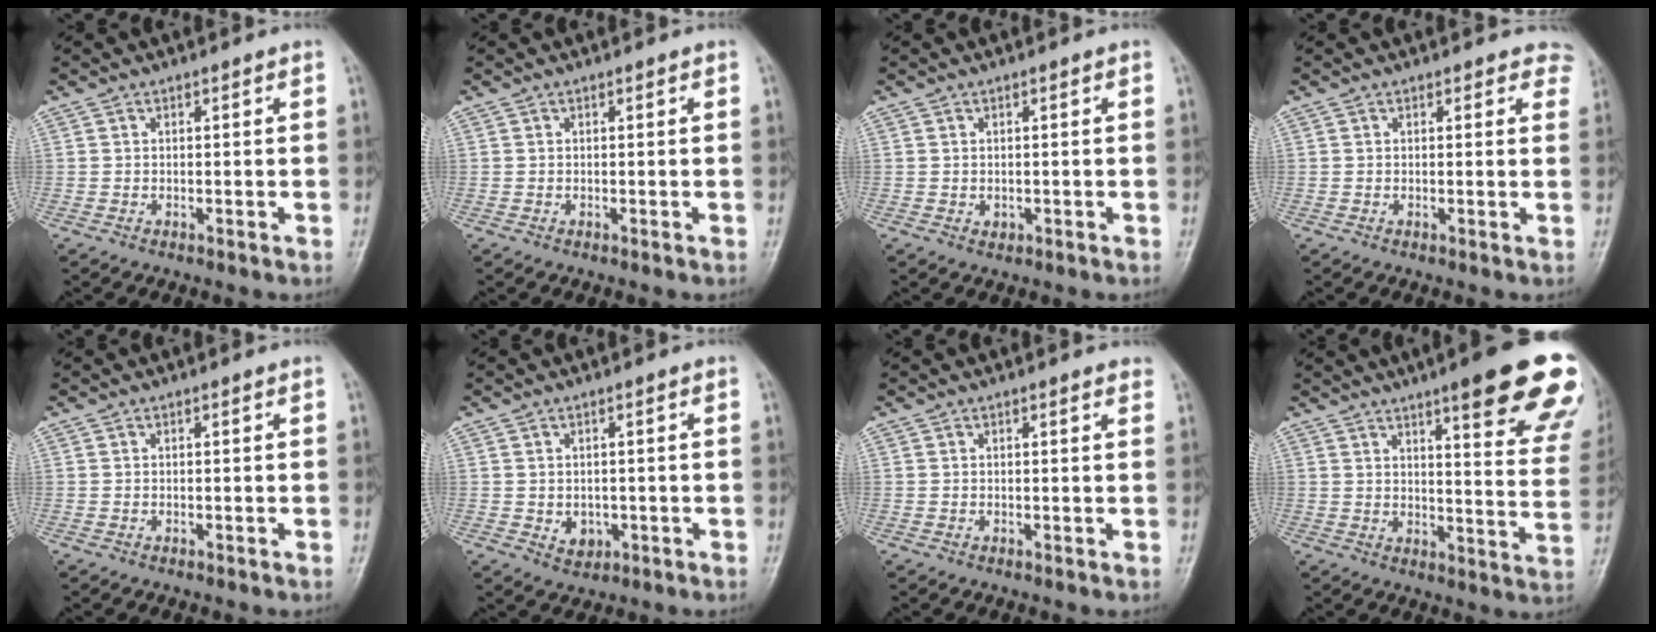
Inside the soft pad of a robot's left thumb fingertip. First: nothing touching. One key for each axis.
{"total": 0.0}
{"total": 0.9, "fx": -0.1, "fy": 0.8, "fz": 0.5, "tx": -0.004, "ty": 0.000, "tz": 0.002}
{"total": 3.3, "fx": 2.7, "fy": 1.7, "fz": 0.8, "tx": 0.026, "ty": -0.009, "tz": 0.011}
{"total": 0.0}
{"total": 3.0, "fx": -0.5, "fy": 2.5, "fz": 1.7, "tx": -0.013, "ty": -0.001, "tz": 0.003}
{"total": 1.3, "fx": 1.0, "fy": 0.2, "fz": 0.8, "tx": -0.005, "ty": 0.001, "tz": 0.010}
{"total": 22.4, "fx": 13.8, "fy": 4.1, "fz": 17.1, "tx": -0.191, "ty": -0.051, "tz": 0.169}